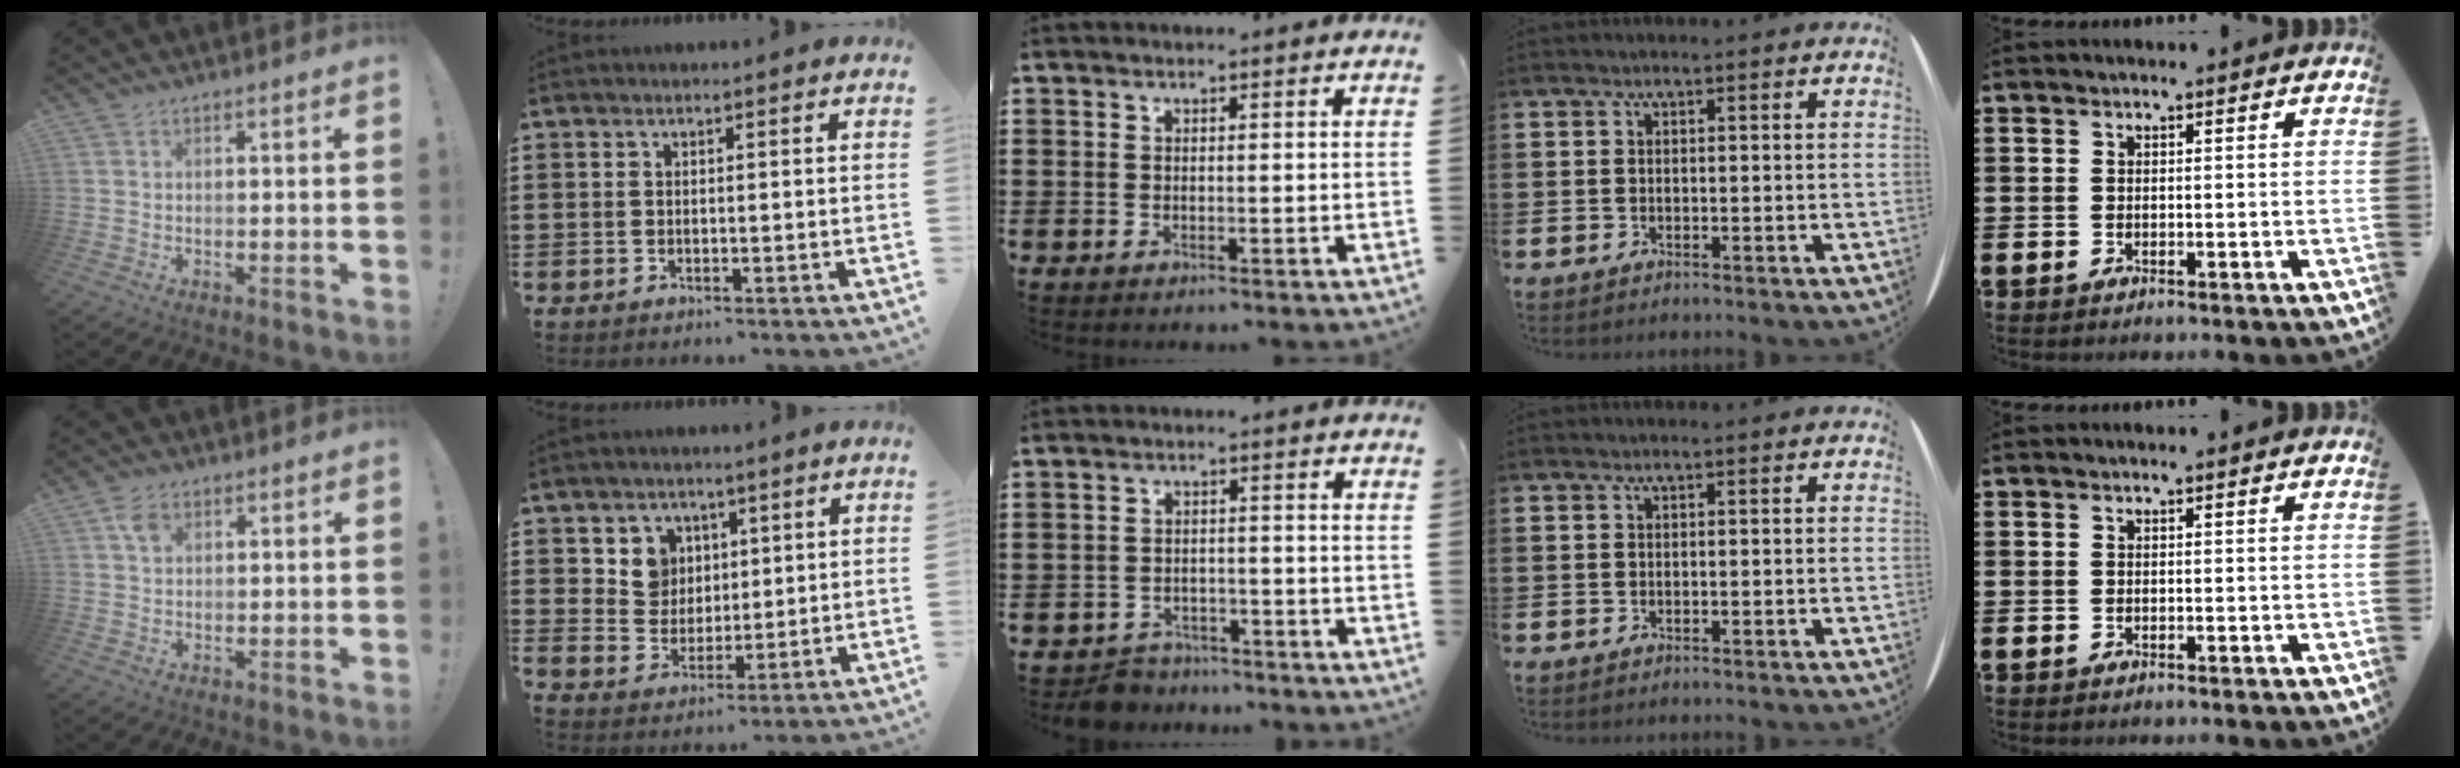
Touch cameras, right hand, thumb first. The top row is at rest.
{"thumb": {"total": 3.6, "force": [1.4, 2.4, 2.2], "torque": [-0.036, 0.002, 0.027]}, "index": {"total": 6.0, "force": [2.8, 5.2, 1.0], "torque": [-0.043, 0.008, 0.052]}, "middle": {"total": 3.3, "force": [-3.2, 0.7, -0.1], "torque": [-0.007, 0.000, -0.069]}}